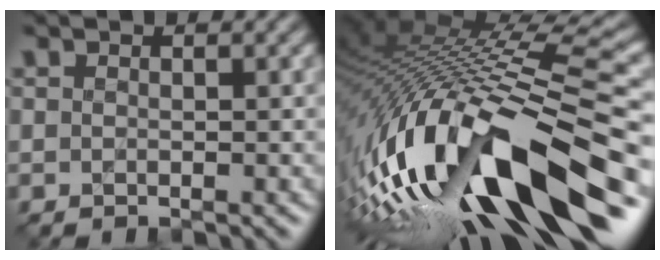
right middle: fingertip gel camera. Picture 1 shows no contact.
{"total": 17.0, "force": [-5.6, 5.5, 15.0], "torque": [-0.285, 0.008, -0.095]}